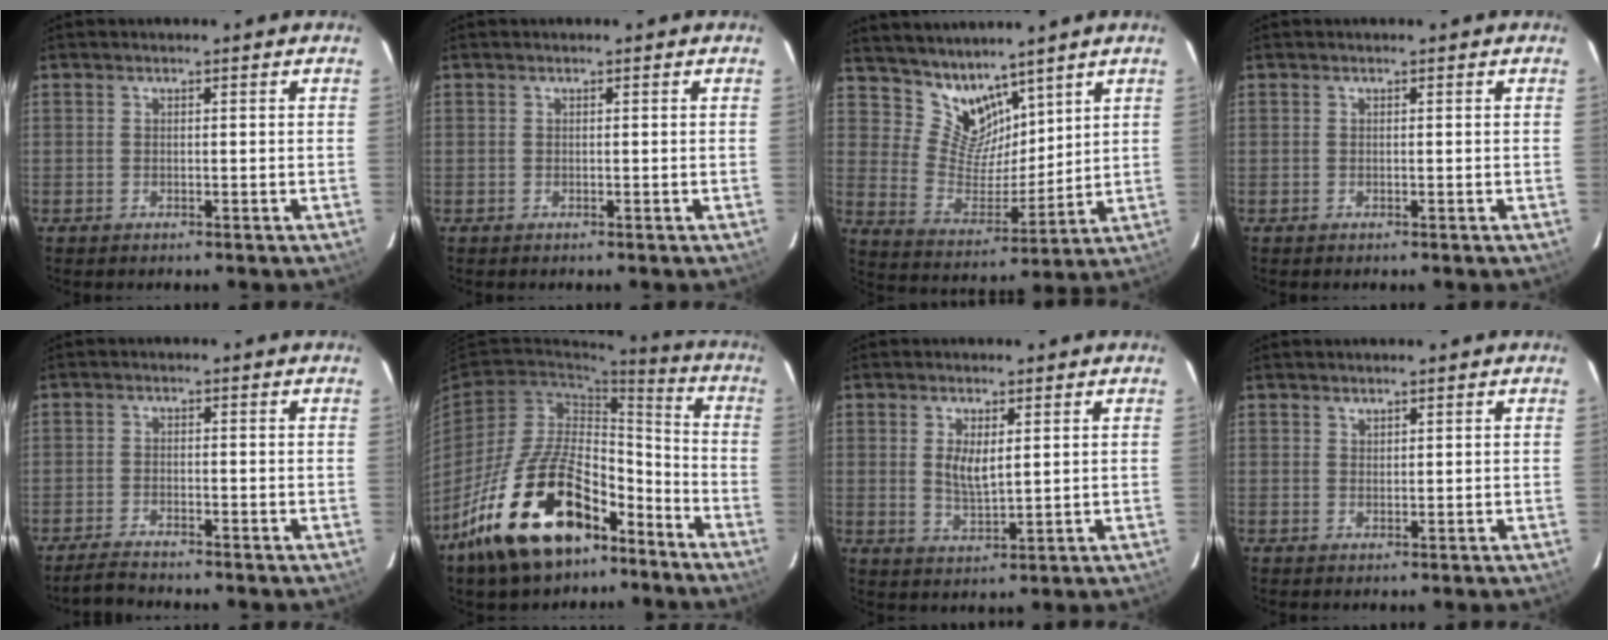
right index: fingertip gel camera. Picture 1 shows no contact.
{"total": 0.0}
{"total": 9.9, "force": [8.2, 4.9, 2.7], "torque": [-0.045, -0.005, 0.166]}
{"total": 0.0}
{"total": 3.7, "force": [-3.5, 0.3, 1.2], "torque": [-0.043, -0.008, -0.067]}
{"total": 23.1, "force": [-14.0, 11.4, 14.5], "torque": [-0.270, 0.011, -0.222]}
{"total": 5.2, "force": [1.2, 2.1, 4.6], "torque": [-0.083, -0.006, 0.027]}
{"total": 0.9, "force": [0.9, 0.3, 0.1], "torque": [-0.002, 0.002, 0.017]}